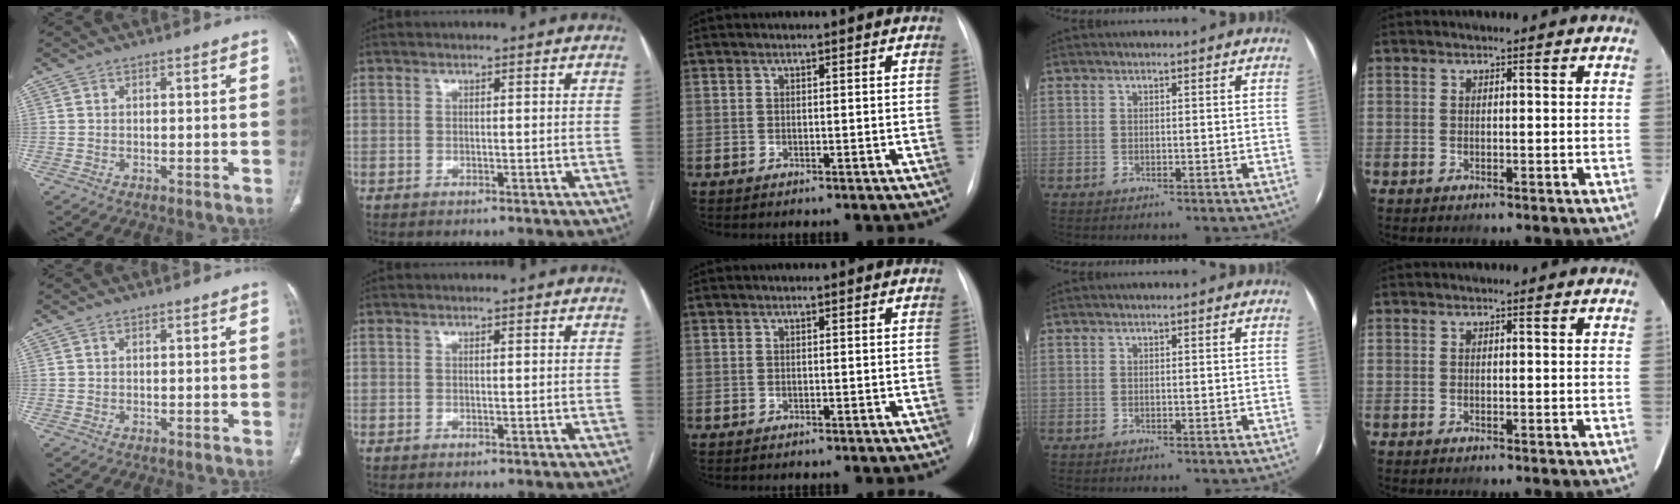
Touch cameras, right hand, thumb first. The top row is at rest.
{}